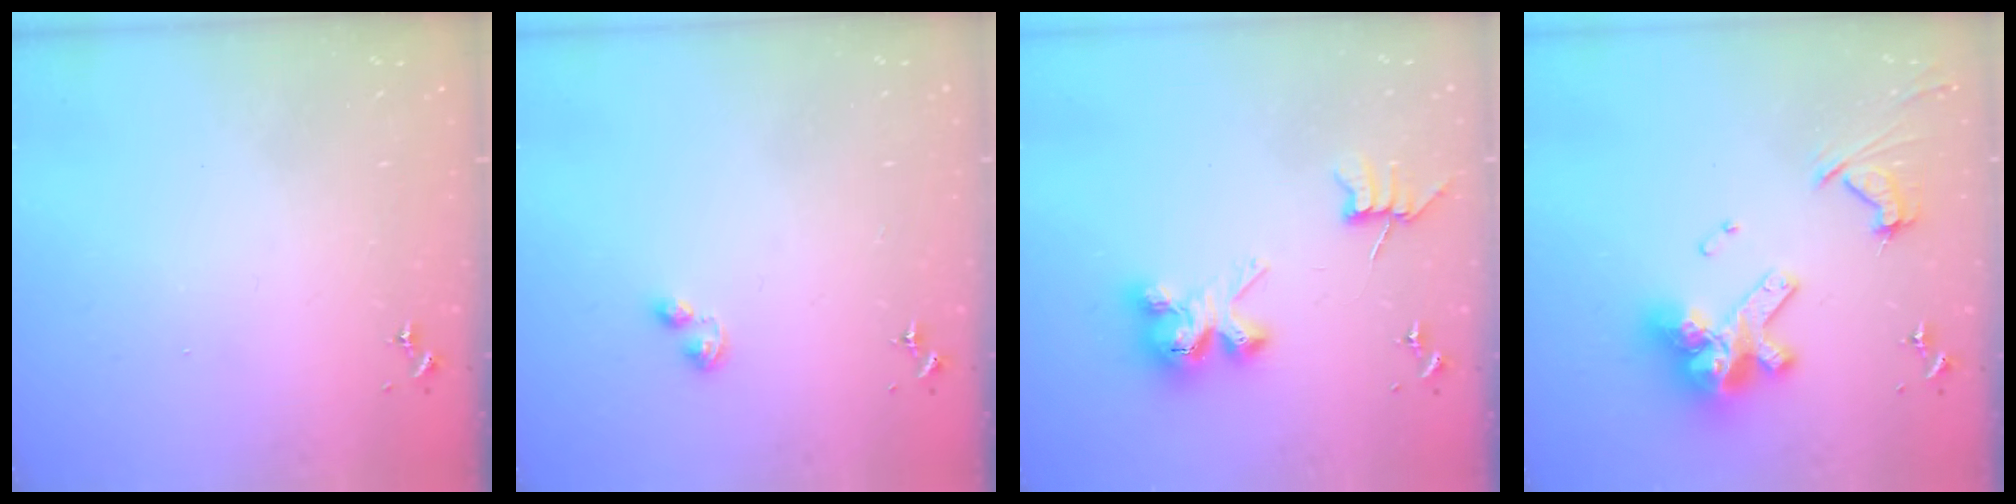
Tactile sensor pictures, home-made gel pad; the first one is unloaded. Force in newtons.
{"total": 3.2, "press": 3.2, "slide": 0.4}
{"total": 9.9, "press": 9.8, "slide": 0.9}
{"total": 18.3, "press": 18.2, "slide": 2.1}